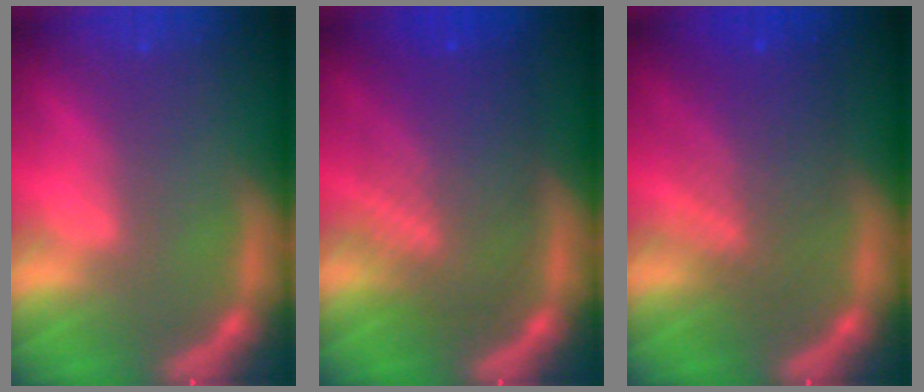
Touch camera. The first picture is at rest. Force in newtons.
{"total": 9.0}
{"total": 6.6}